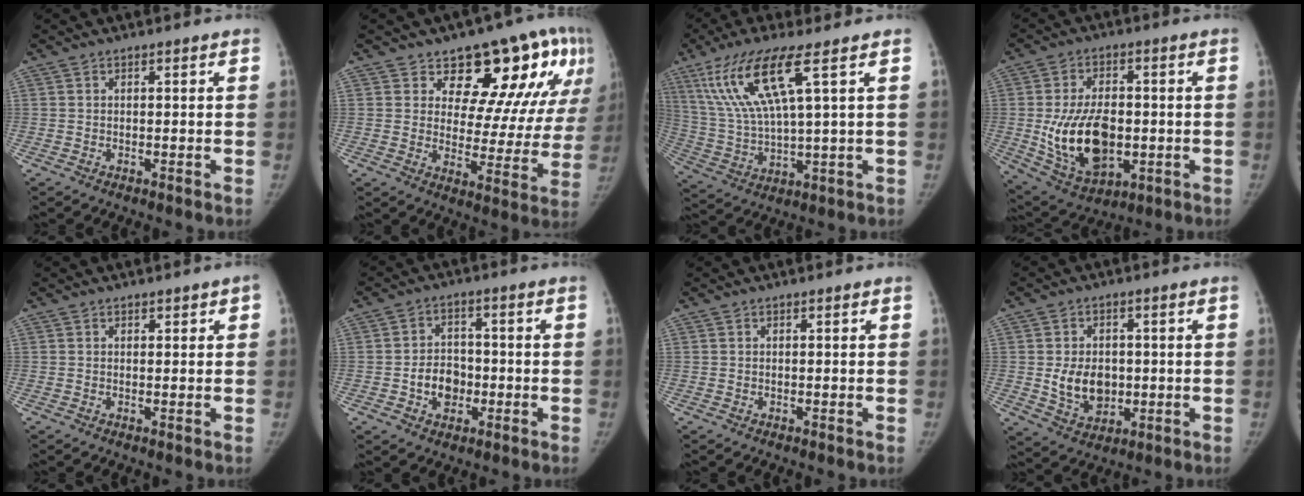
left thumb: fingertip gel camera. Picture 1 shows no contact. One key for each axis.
{"total": 19.2, "fx": 11.1, "fy": 9.1, "fz": 12.7, "tx": -0.111, "ty": -0.055, "tz": 0.144}
{"total": 14.6, "fx": 6.8, "fy": 2.4, "fz": 12.7, "tx": -0.288, "ty": -0.023, "tz": 0.141}
{"total": 16.0, "fx": -1.7, "fy": 9.7, "fz": 12.6, "tx": -0.206, "ty": -0.003, "tz": -0.009}
{"total": 1.4, "fx": 0.8, "fy": 0.7, "fz": 0.9, "tx": -0.001, "ty": -0.001, "tz": 0.010}
{"total": 7.0, "fx": -1.7, "fy": 5.5, "fz": 3.9, "tx": -0.034, "ty": 0.016, "tz": -0.029}
{"total": 0.0}
{"total": 8.7, "fx": -0.3, "fy": 6.6, "fz": 5.7, "tx": -0.069, "ty": -0.007, "tz": 0.010}